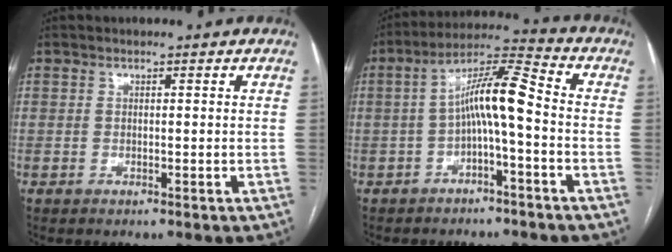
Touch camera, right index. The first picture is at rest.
{"total": 8.7, "force": [-1.3, 0.9, 8.5], "torque": [-0.152, 0.033, -0.026]}